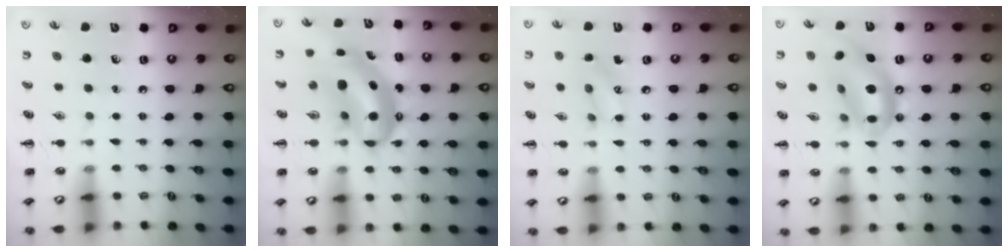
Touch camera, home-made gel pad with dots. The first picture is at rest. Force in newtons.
{"total": 8.2, "press": 8.0, "slide": 1.4}
{"total": 9.1, "press": 9.0, "slide": 1.5}
{"total": 14.0, "press": 13.6, "slide": 3.6}